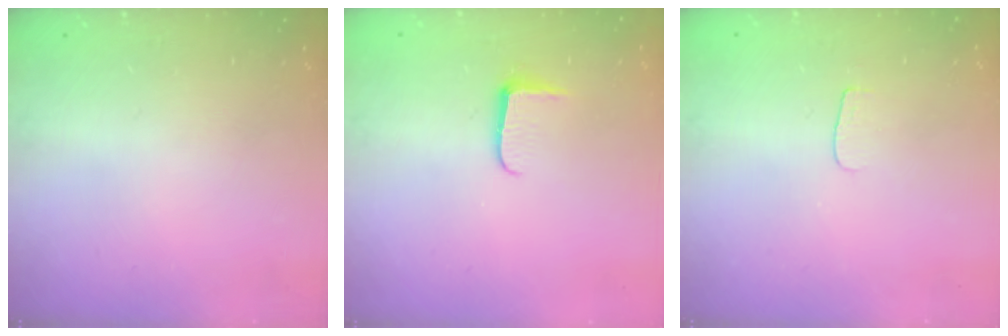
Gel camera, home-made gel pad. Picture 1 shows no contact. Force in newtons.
{"total": 6.2, "press": 6.1, "slide": 0.8}
{"total": 3.6, "press": 3.6, "slide": 0.4}